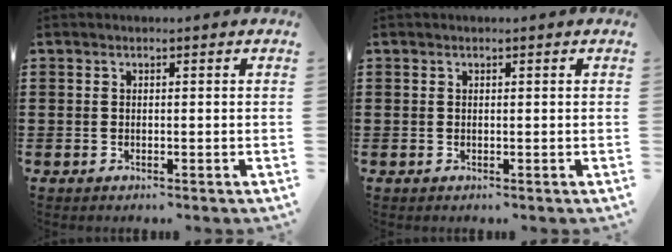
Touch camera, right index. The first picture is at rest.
{"total": 0.0}